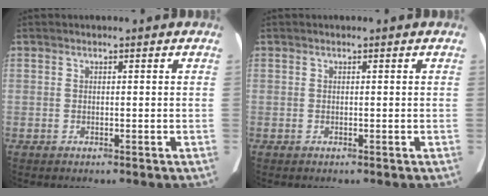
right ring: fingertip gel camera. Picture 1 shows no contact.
{"total": 0.0}